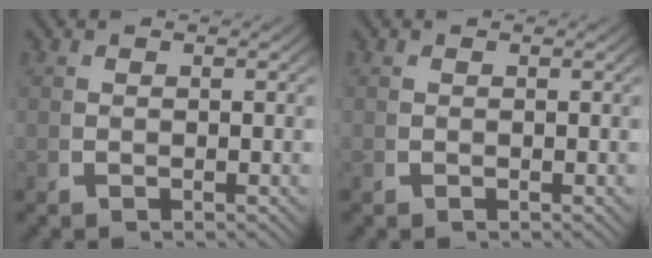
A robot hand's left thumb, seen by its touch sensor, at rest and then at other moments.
{"total": 0.0}